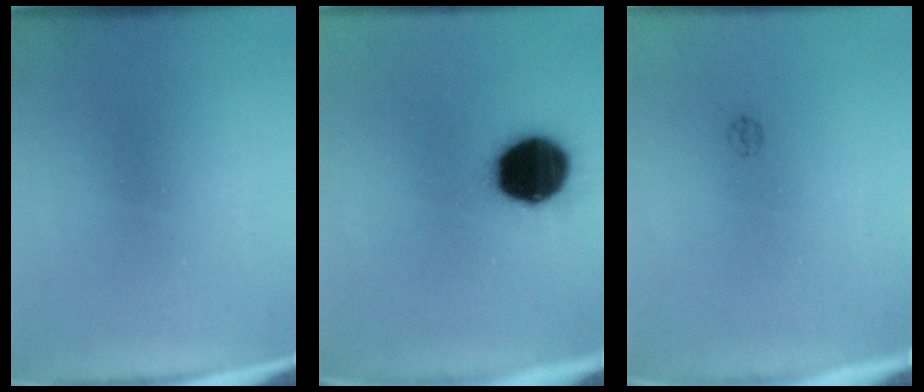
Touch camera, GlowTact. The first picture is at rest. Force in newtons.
{"total": 17.9}
{"total": 1.0}